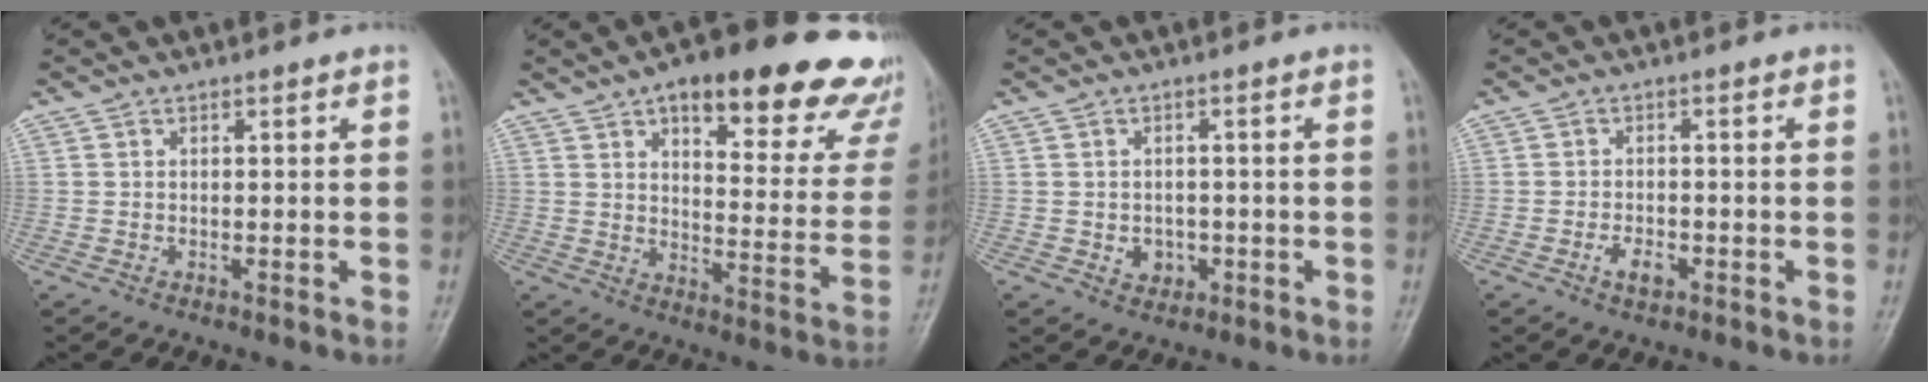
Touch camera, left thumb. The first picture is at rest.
{"total": 26.8, "force": [17.0, 9.8, 18.2], "torque": [-0.193, -0.050, 0.211]}
{"total": 3.3, "force": [-0.8, 2.8, 1.5], "torque": [-0.007, 0.003, -0.006]}
{"total": 3.1, "force": [-1.4, 1.7, 2.1], "torque": [-0.033, 0.004, -0.025]}